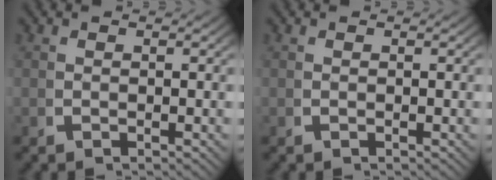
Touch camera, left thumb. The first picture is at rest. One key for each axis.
{"total": 0.0}